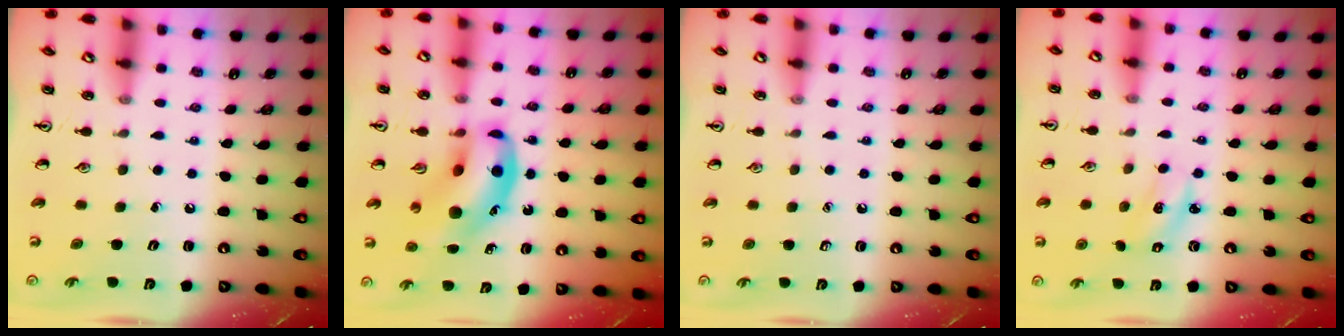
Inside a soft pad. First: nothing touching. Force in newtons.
{"total": 12.9, "press": 12.4, "slide": 3.5}
{"total": 0.0}
{"total": 2.1, "press": 2.0, "slide": 0.7}